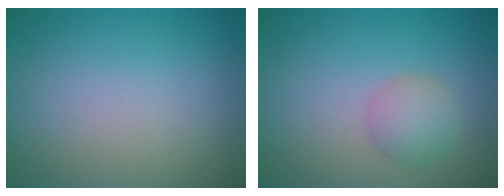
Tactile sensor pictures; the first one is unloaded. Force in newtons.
{"total": 2.5, "press": 2.5, "slide": 0.0}